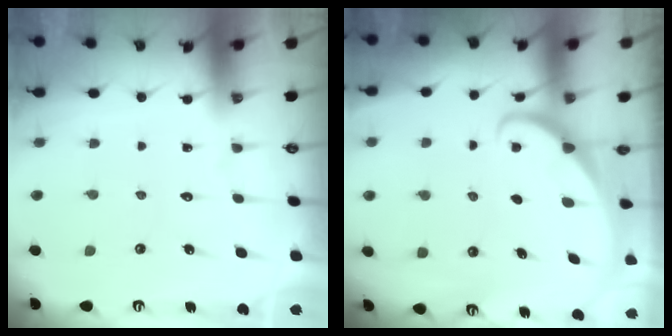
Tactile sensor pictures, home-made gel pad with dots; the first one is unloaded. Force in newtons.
{"total": 1.8, "press": 1.8, "slide": 0.1}